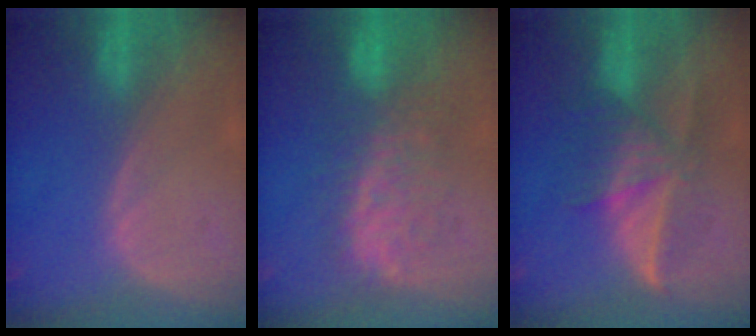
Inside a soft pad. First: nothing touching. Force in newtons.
{"total": 8.1, "press": 8.1, "slide": 0.2}
{"total": 6.8, "press": 6.8, "slide": 0.4}